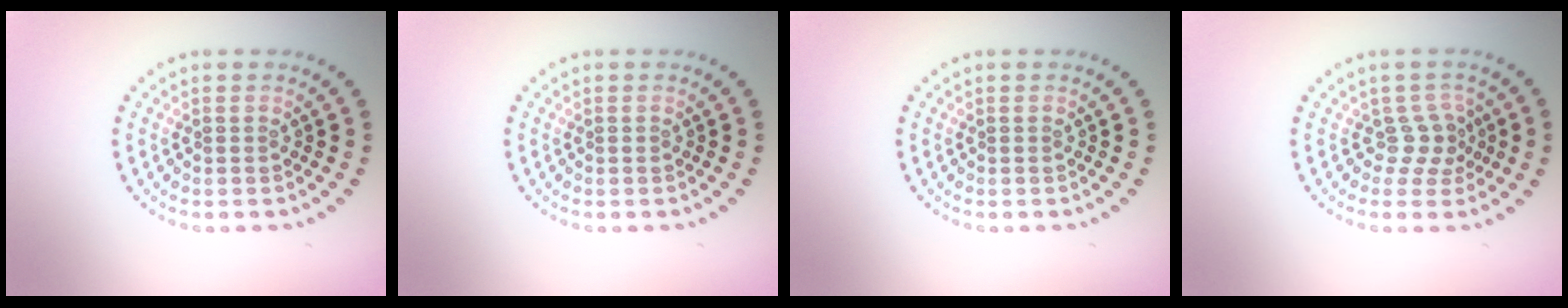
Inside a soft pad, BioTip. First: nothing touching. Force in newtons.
{"total": 0.0}
{"total": 0.0}
{"total": 2.2, "press": 1.5, "slide": 1.6}